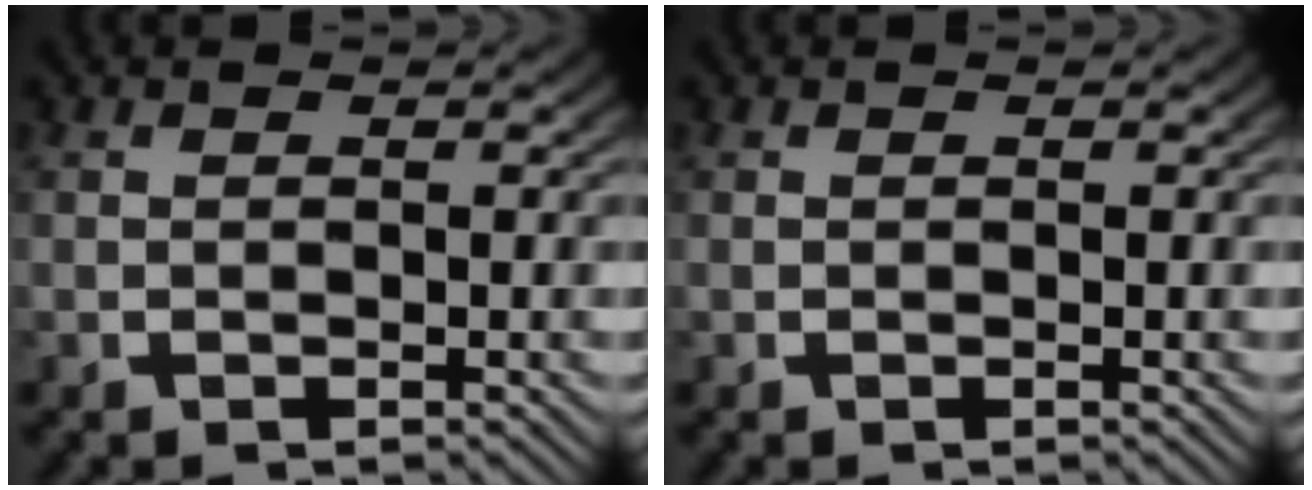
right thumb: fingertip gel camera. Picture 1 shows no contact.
{"total": 0.0}